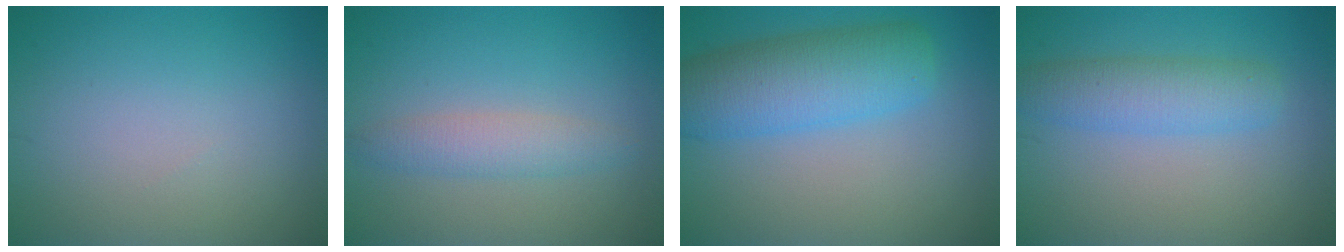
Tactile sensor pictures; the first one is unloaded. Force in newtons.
{"total": 2.5, "press": 2.5, "slide": 0.0}
{"total": 7.0, "press": 7.0, "slide": 0.1}
{"total": 3.7, "press": 3.7, "slide": 0.1}